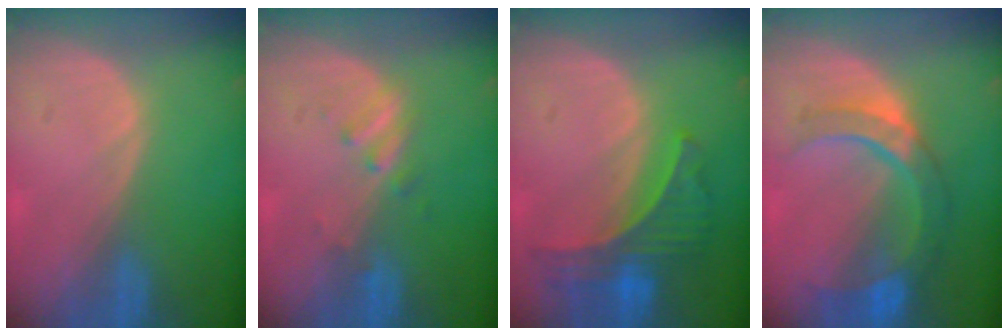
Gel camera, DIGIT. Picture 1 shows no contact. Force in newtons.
{"total": 2.3, "press": 2.3, "slide": 0.3}
{"total": 7.4, "press": 6.5, "slide": 3.5}
{"total": 8.5, "press": 8.1, "slide": 2.7}